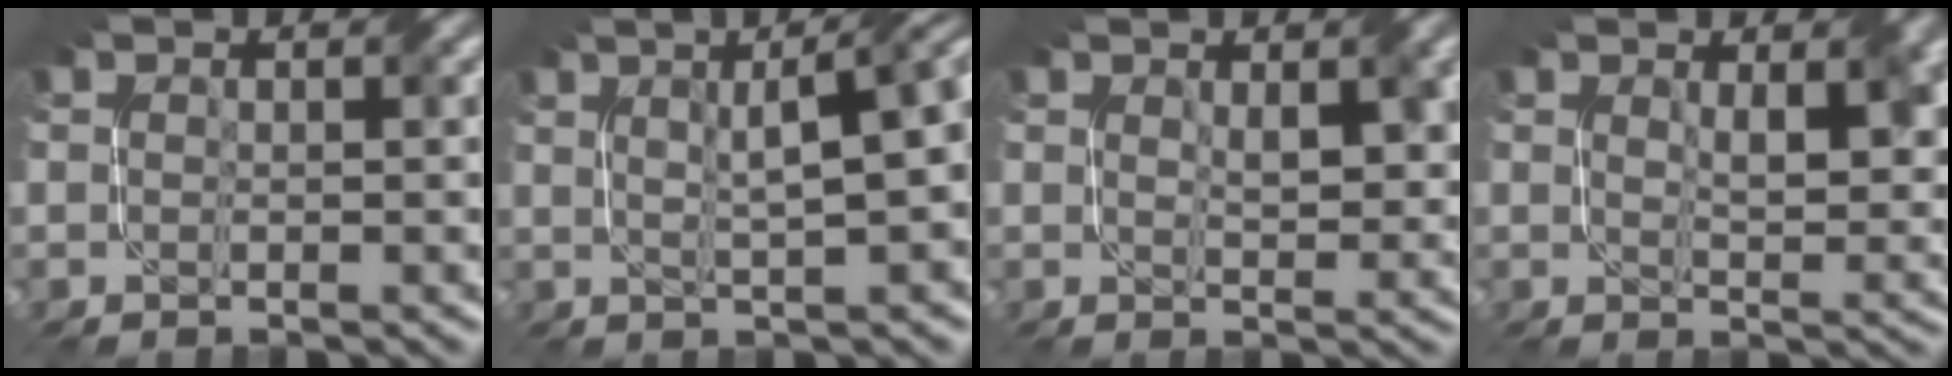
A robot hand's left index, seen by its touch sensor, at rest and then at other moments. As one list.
[{"total": 7.9, "force": [2.5, 2.5, 7.1], "torque": [-0.065, 0.032, 0.033]}, {"total": 2.7, "force": [1.2, 1.0, 2.1], "torque": [-0.033, 0.002, 0.032]}, {"total": 4.2, "force": [1.8, 1.5, 3.5], "torque": [-0.050, 0.000, 0.042]}]